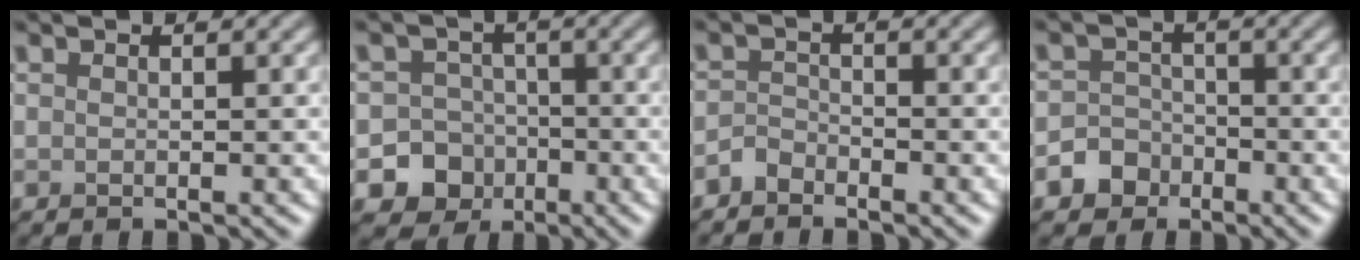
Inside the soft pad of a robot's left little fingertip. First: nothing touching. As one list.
[{"total": 7.7, "force": [-3.4, 6.8, 1.3], "torque": [0.006, -0.021, -0.076]}, {"total": 1.5, "force": [-1.4, 0.7, 0.2], "torque": [-0.001, 0.007, -0.031]}, {"total": 3.8, "force": [-2.1, 3.1, 0.5], "torque": [0.023, -0.003, -0.050]}]